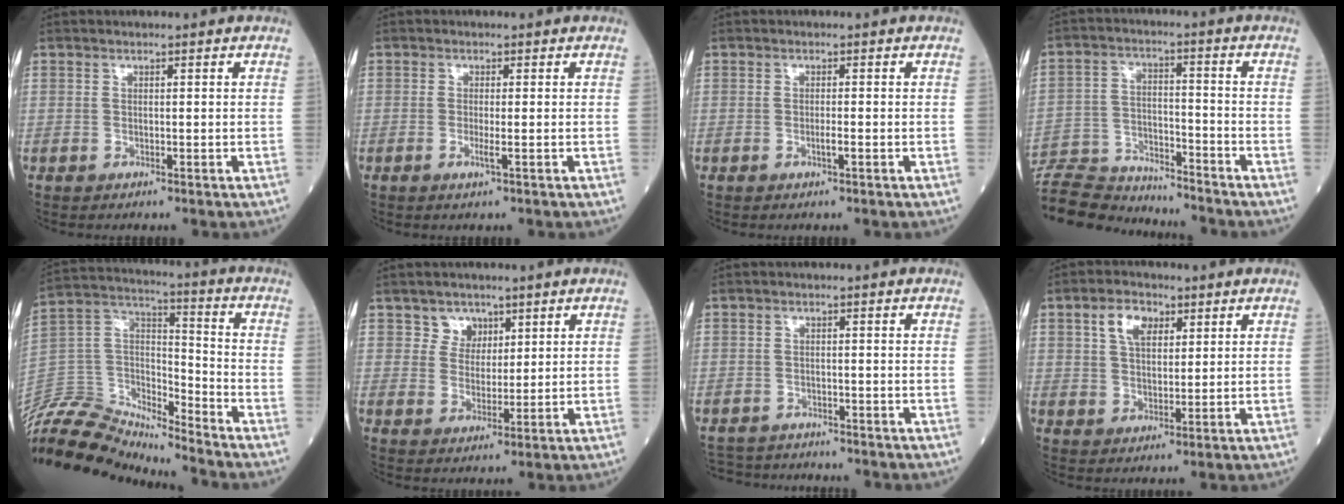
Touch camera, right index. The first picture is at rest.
{"total": 1.6, "force": [-0.5, -0.1, 1.5], "torque": [-0.032, -0.004, -0.011]}
{"total": 1.3, "force": [-0.5, -0.1, 1.2], "torque": [-0.025, -0.002, -0.009]}
{"total": 12.2, "force": [-12.0, 1.6, 1.4], "torque": [-0.021, 0.017, -0.212]}
{"total": 17.2, "force": [-16.8, 2.2, 3.1], "torque": [-0.060, 0.054, -0.308]}
{"total": 3.6, "force": [2.3, 2.7, 0.2], "torque": [0.002, 0.002, 0.040]}
{"total": 4.9, "force": [-4.7, 1.4, -0.2], "torque": [0.005, -0.002, -0.079]}
{"total": 5.5, "force": [2.6, 3.2, 3.6], "torque": [-0.070, 0.012, 0.049]}